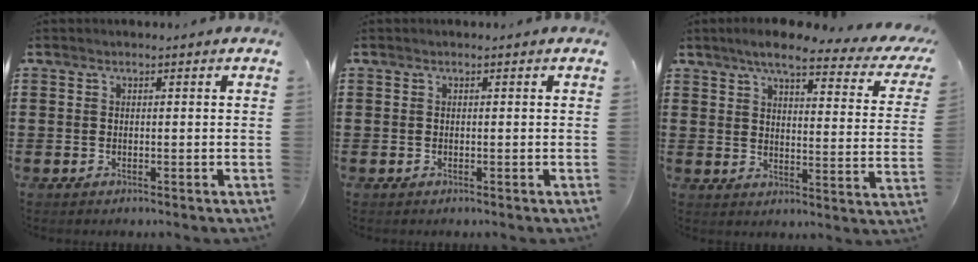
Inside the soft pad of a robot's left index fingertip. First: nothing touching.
{"total": 0.0}
{"total": 7.1, "force": [5.5, 0.8, 4.5], "torque": [-0.090, -0.025, 0.089]}